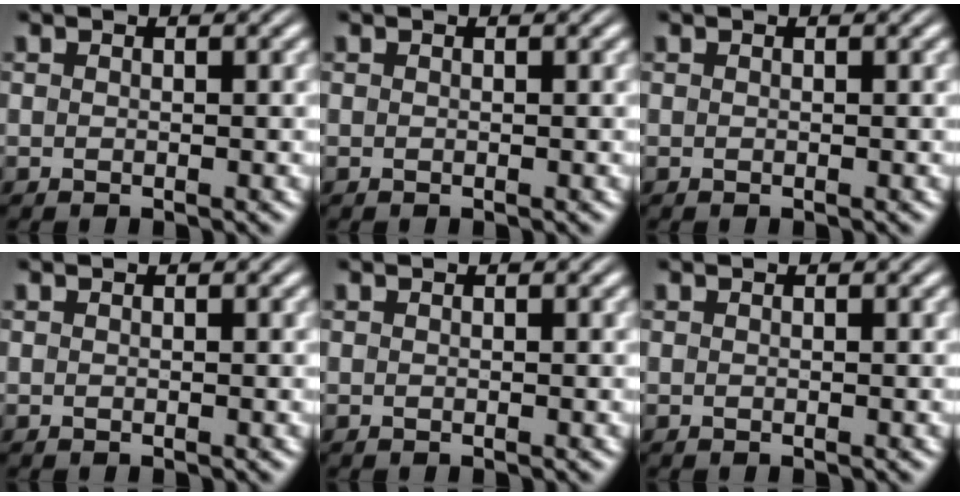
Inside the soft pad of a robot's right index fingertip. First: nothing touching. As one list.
[{"total": 0.0}, {"total": 0.0}, {"total": 0.0}, {"total": 0.0}, {"total": 0.0}]